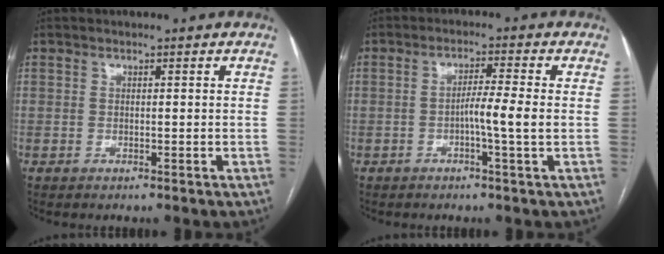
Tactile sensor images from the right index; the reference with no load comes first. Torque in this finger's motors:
{"motor_torque": [0.40, 0.20, 0.41, 0.09]}